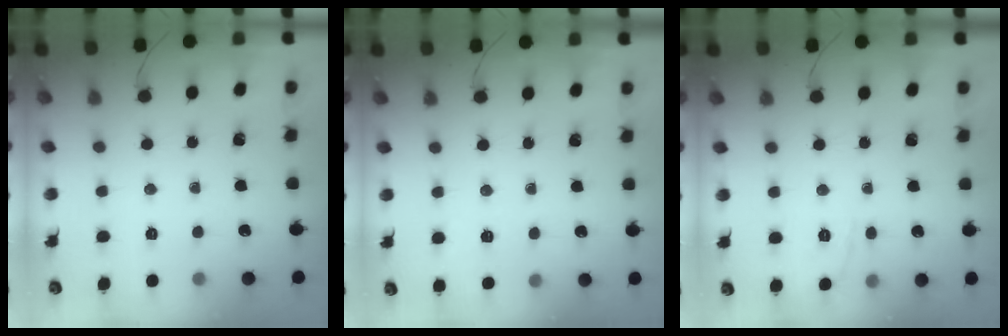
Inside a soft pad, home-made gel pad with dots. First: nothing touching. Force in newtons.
{"total": 2.7, "press": 2.3, "slide": 1.5}
{"total": 1.7, "press": 0.1, "slide": 1.7}